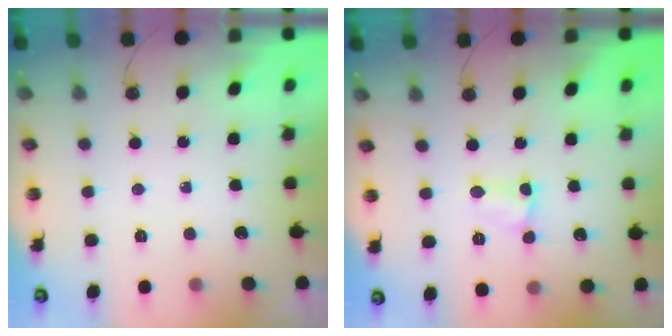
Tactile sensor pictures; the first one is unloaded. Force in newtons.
{"total": 2.4, "press": 2.3, "slide": 0.4}